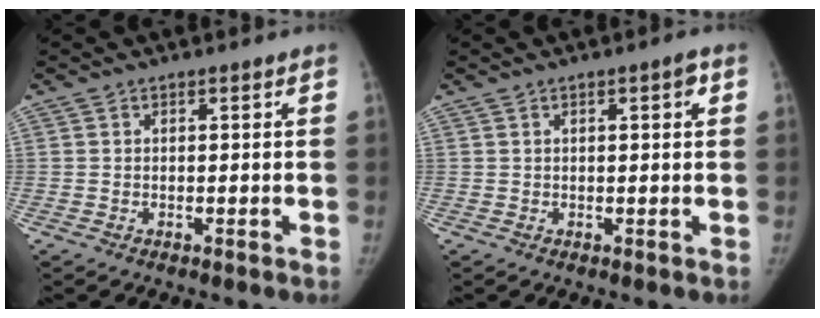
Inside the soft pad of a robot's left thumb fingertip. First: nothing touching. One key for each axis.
{"total": 2.1, "fx": 0.7, "fy": 0.7, "fz": 1.9, "tx": -0.022, "ty": 0.002, "tz": 0.008}